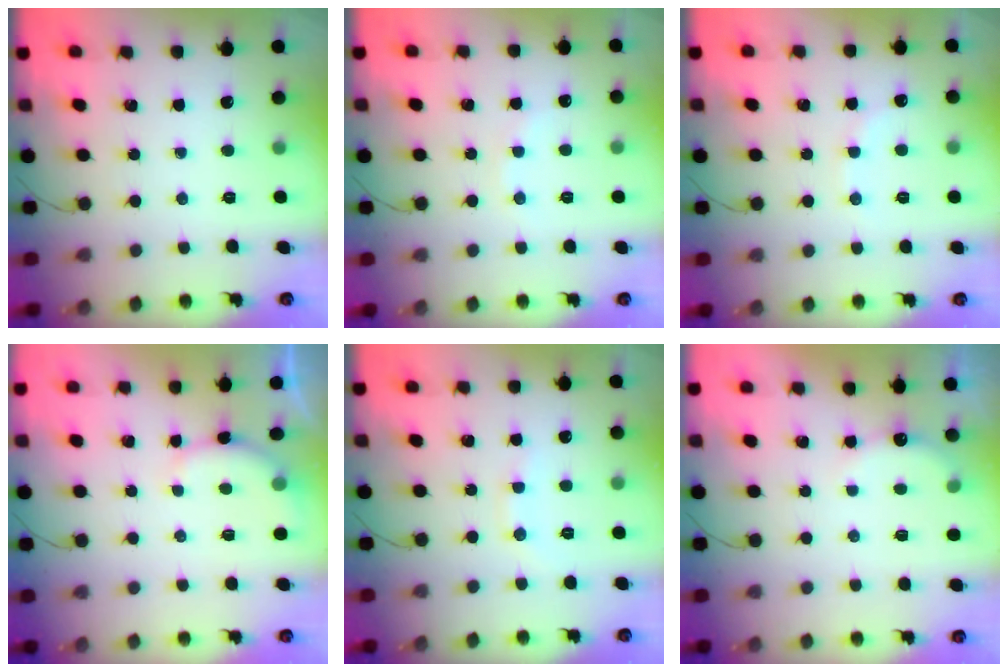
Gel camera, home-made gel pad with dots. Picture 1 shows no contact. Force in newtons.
{"total": 4.1, "press": 3.9, "slide": 1.1}
{"total": 5.6, "press": 5.4, "slide": 1.4}
{"total": 6.1, "press": 6.1, "slide": 1.0}
{"total": 7.5, "press": 7.5, "slide": 1.0}
{"total": 5.1, "press": 5.0, "slide": 1.1}